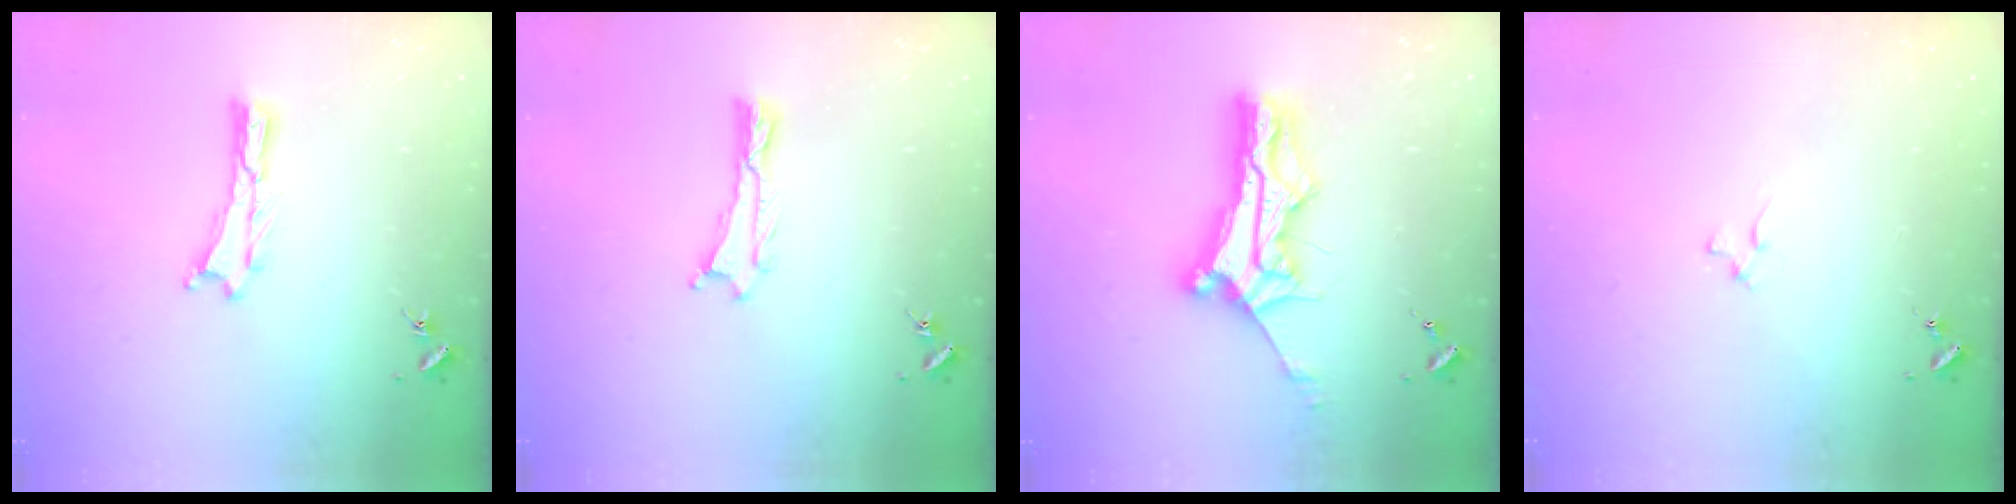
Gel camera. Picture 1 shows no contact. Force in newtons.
{"total": 0.0}
{"total": 10.8, "press": 10.7, "slide": 0.8}
{"total": 0.9, "press": 0.9, "slide": 0.2}